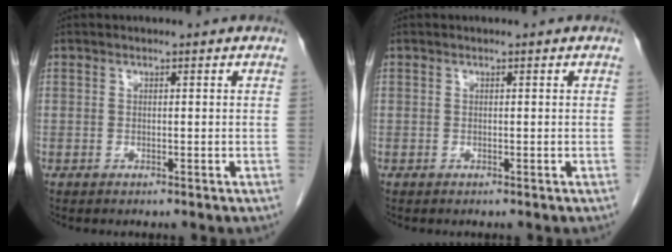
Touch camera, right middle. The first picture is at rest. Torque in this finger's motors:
{"motor_torque": [-0.26, -0.15, -0.02, -0.01]}